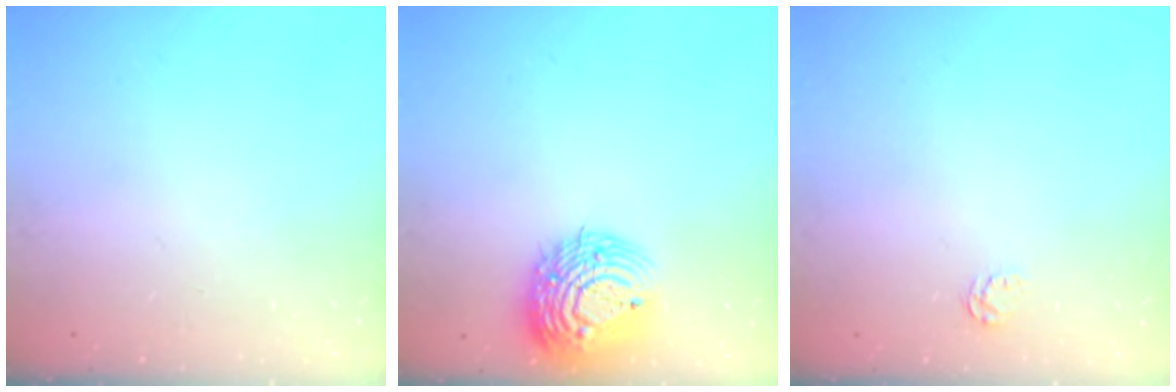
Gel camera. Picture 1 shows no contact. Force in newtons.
{"total": 14.0, "press": 13.9, "slide": 1.8}
{"total": 2.6, "press": 2.6, "slide": 0.4}